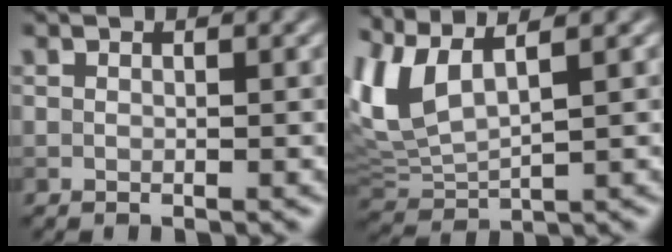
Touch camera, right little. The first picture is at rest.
{"total": 6.1, "force": [2.9, 2.4, 4.8], "torque": [-0.125, 0.010, 0.060]}